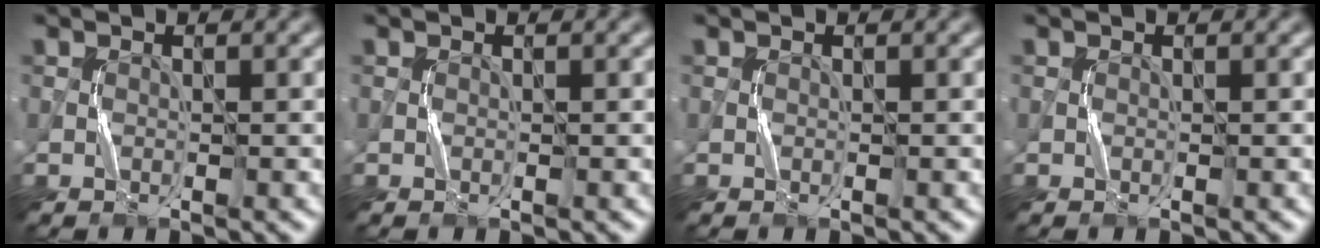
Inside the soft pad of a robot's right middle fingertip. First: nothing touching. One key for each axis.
{"total": 0.0}
{"total": 0.0}
{"total": 0.0}